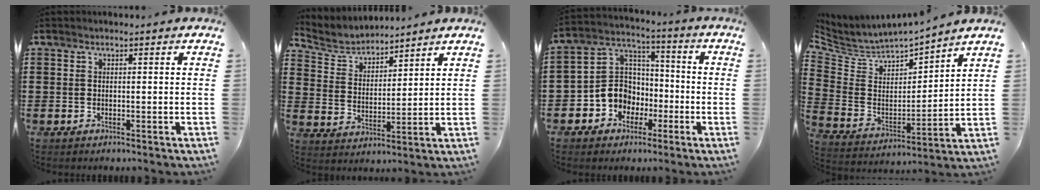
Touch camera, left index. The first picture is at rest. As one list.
[{"total": 4.8, "force": [4.5, 1.4, 0.5], "torque": [-0.036, -0.020, 0.077]}, {"total": 8.7, "force": [-3.2, 7.8, 2.3], "torque": [-0.091, 0.012, -0.065]}, {"total": 4.1, "force": [3.5, 2.0, 0.1], "torque": [-0.037, -0.037, 0.054]}]